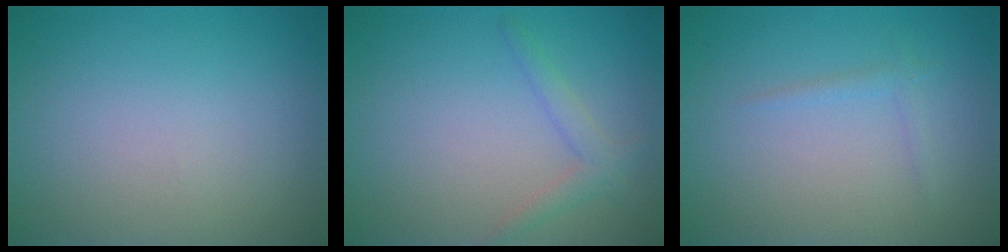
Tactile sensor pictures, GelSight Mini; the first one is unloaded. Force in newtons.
{"total": 1.8, "press": 1.8, "slide": 0.1}
{"total": 0.8, "press": 0.8, "slide": 0.0}